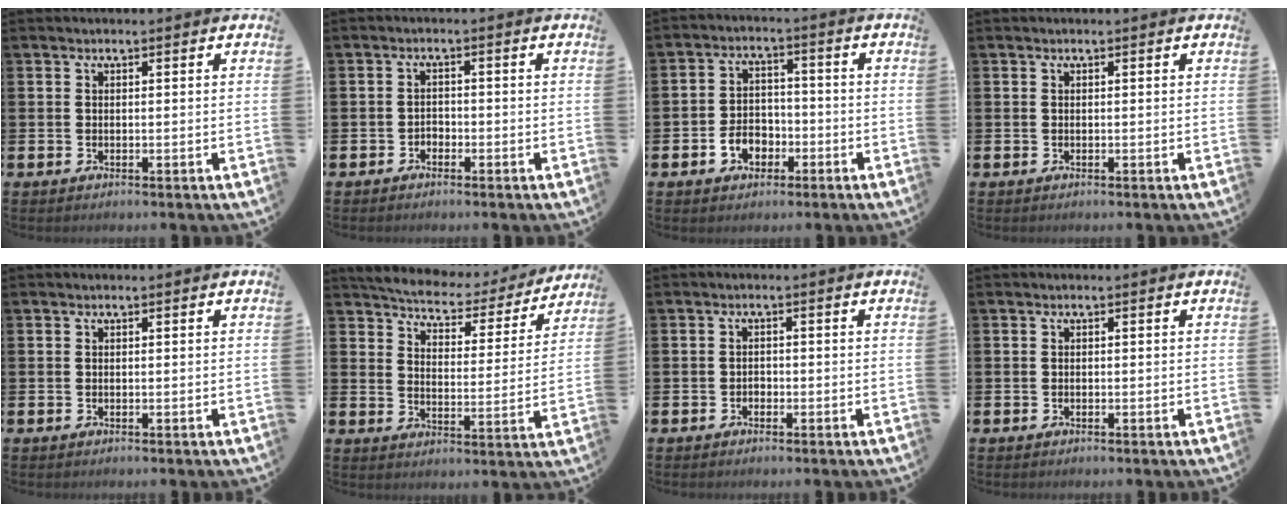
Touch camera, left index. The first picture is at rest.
{"total": 1.5, "force": [-1.2, 0.8, 0.0], "torque": [-0.011, 0.005, -0.026]}
{"total": 4.4, "force": [-2.1, 3.2, 2.1], "torque": [-0.041, 0.007, -0.043]}
{"total": 0.0}
{"total": 0.0}
{"total": 5.5, "force": [5.3, 1.1, 1.1], "torque": [-0.042, -0.045, 0.086]}
{"total": 1.1, "force": [-0.8, 0.8, 0.1], "torque": [-0.003, 0.001, -0.018]}
{"total": 0.0}